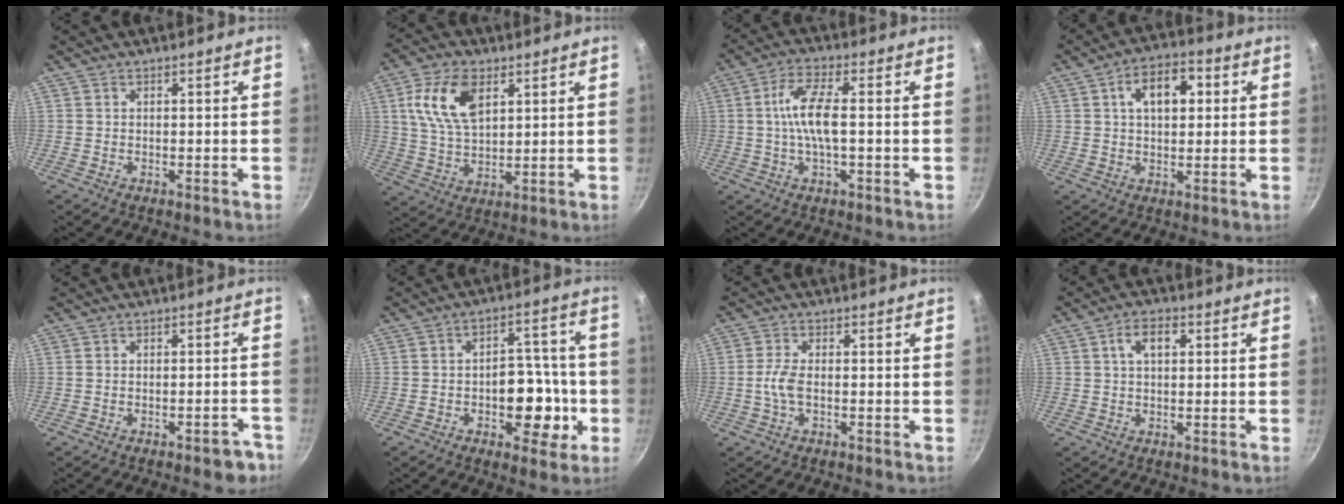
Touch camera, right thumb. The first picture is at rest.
{"total": 12.2, "force": [4.5, 6.8, 9.1], "torque": [-0.162, -0.010, 0.087]}
{"total": 8.3, "force": [-0.1, 2.6, 7.9], "torque": [-0.159, 0.015, -0.008]}
{"total": 9.5, "force": [2.2, 5.8, 7.2], "torque": [-0.083, 0.012, 0.028]}
{"total": 4.4, "force": [-2.9, 1.9, 2.7], "torque": [-0.014, 0.037, -0.019]}
{"total": 12.0, "force": [-3.1, 7.6, 8.7], "torque": [-0.070, 0.028, -0.040]}
{"total": 3.9, "force": [-0.7, 1.7, 3.4], "torque": [-0.079, 0.009, -0.021]}
{"total": 4.9, "force": [1.2, 2.9, 3.8], "torque": [-0.057, 0.010, 0.015]}